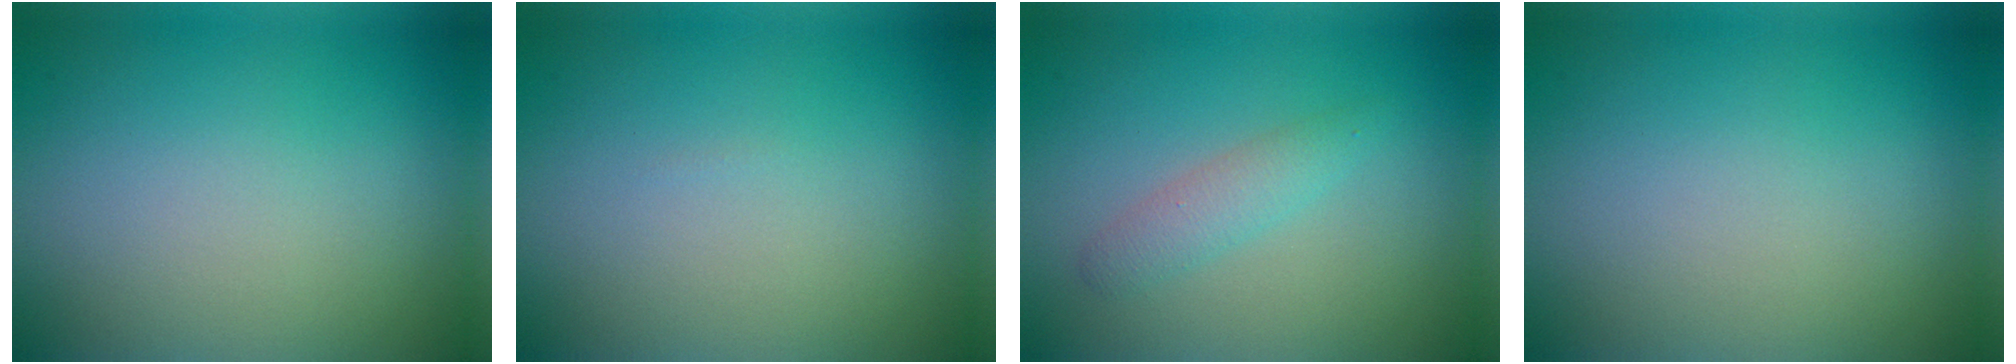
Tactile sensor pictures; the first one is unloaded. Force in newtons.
{"total": 0.0}
{"total": 1.8, "press": 1.8, "slide": 0.0}
{"total": 0.0}